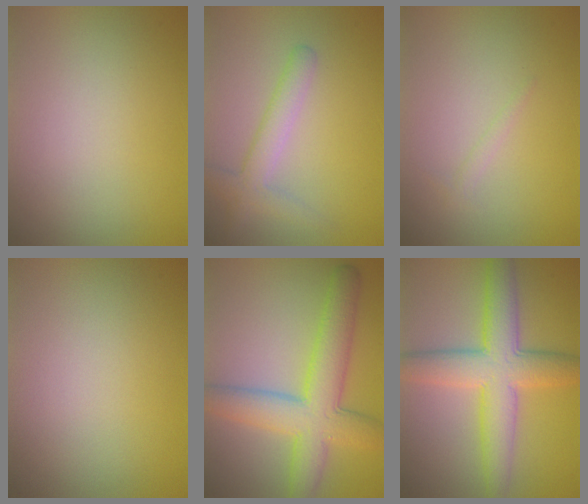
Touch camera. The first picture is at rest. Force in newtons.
{"total": 2.8, "press": 2.8, "slide": 0.1}
{"total": 0.6, "press": 0.6, "slide": 0.1}
{"total": 0.0}
{"total": 7.4, "press": 7.4, "slide": 0.3}
{"total": 7.4, "press": 7.4, "slide": 0.1}